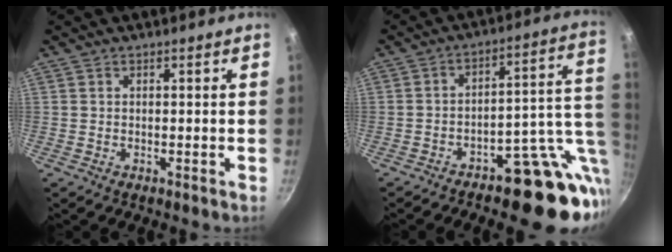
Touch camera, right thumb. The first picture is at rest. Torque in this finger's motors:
{"motor_torque": [2.67, 1.45, 1.61, -1.16, 0.14]}